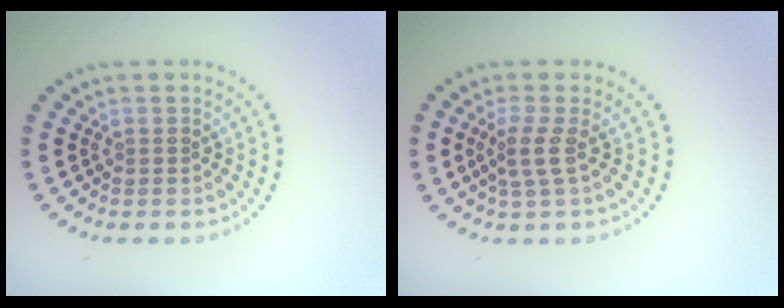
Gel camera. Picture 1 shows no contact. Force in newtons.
{"total": 2.1, "press": 1.6, "slide": 1.3}